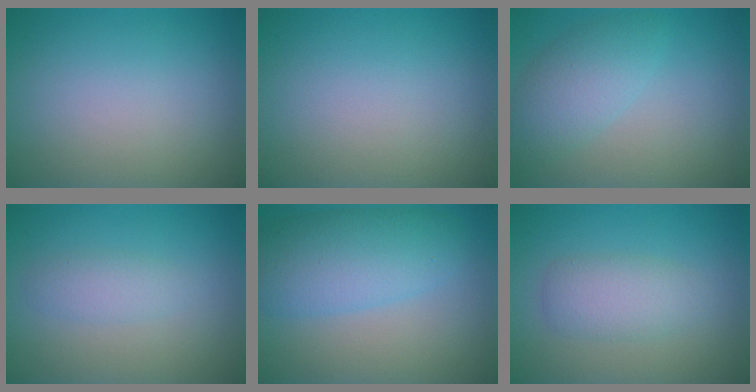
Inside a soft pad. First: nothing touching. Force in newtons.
{"total": 0.0}
{"total": 3.8, "press": 3.8, "slide": 0.2}
{"total": 1.6, "press": 1.6, "slide": 0.1}
{"total": 5.8, "press": 5.8, "slide": 0.2}
{"total": 3.0, "press": 3.0, "slide": 0.1}